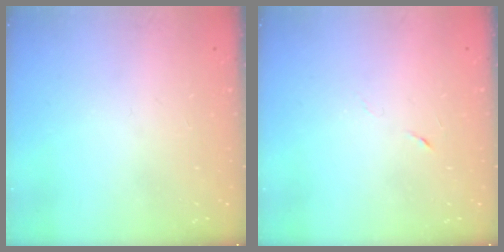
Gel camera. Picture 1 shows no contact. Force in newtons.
{"total": 2.9, "press": 2.7, "slide": 1.0}